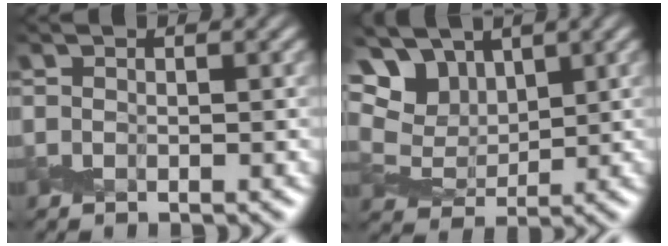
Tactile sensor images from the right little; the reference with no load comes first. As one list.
[{"total": 9.5, "force": [5.6, 5.5, 5.3], "torque": [-0.121, 0.019, 0.086]}]